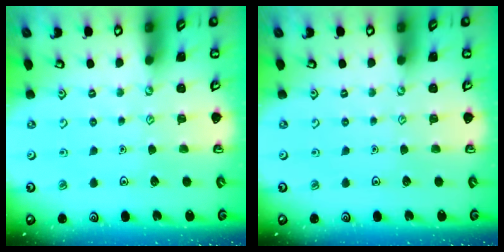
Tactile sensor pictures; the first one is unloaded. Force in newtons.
{"total": 0.0}